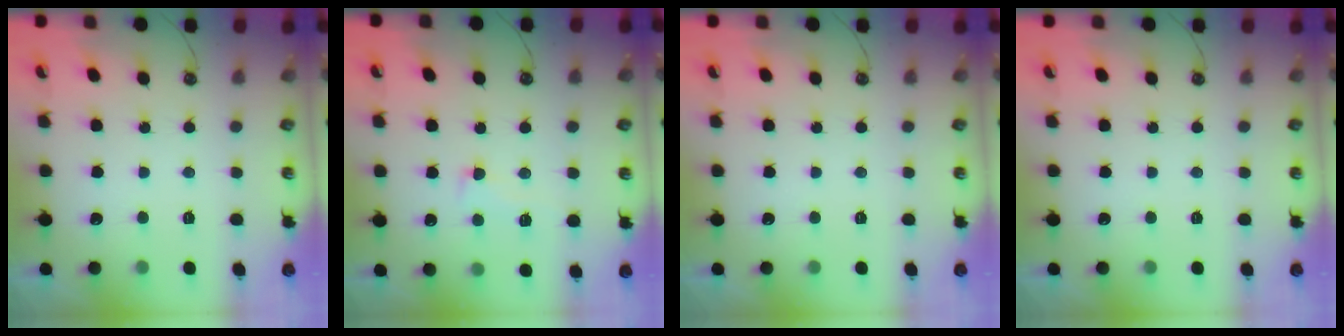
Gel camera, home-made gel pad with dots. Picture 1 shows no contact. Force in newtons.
{"total": 1.4, "press": 1.1, "slide": 0.8}
{"total": 0.0}
{"total": 0.0}